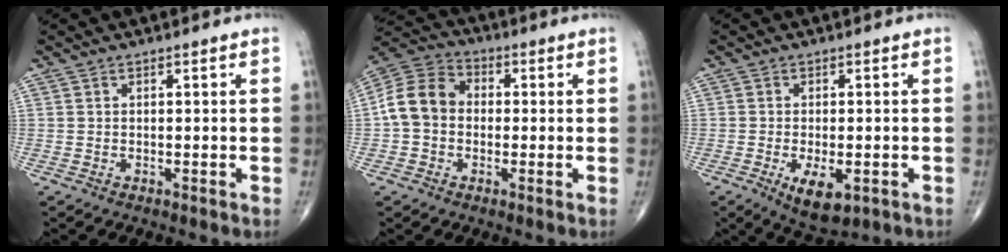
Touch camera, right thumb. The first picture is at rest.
{"total": 10.3, "force": [-0.5, 8.3, 6.2], "torque": [-0.107, 0.033, -0.022]}
{"total": 6.8, "force": [-2.4, 3.1, 5.6], "torque": [-0.086, -0.009, -0.029]}